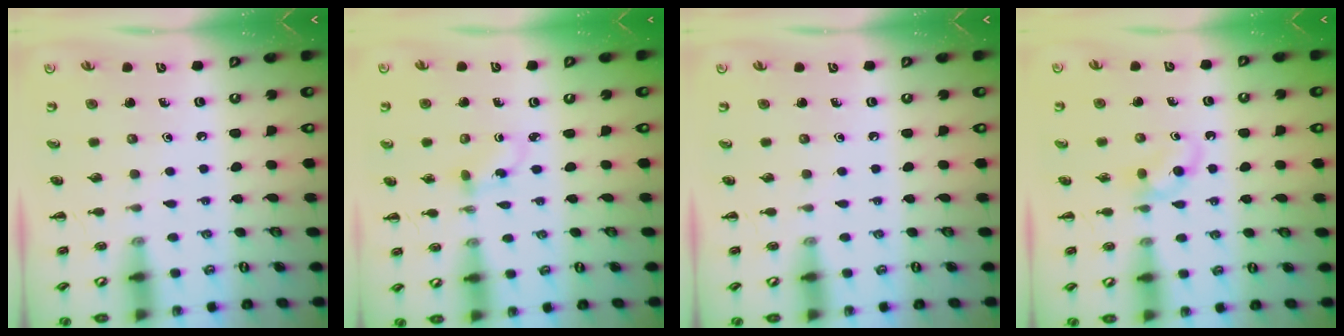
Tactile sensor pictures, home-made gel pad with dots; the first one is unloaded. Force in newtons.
{"total": 1.6, "press": 1.4, "slide": 0.7}
{"total": 0.0}
{"total": 2.7, "press": 2.4, "slide": 1.2}